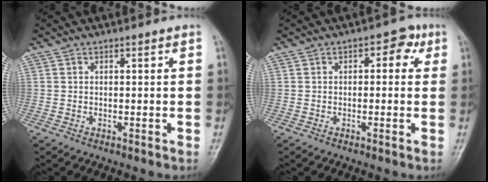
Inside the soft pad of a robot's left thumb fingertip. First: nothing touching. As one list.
[{"total": 4.1, "force": [1.0, 2.5, 3.1], "torque": [-0.011, 0.007, 0.001]}]